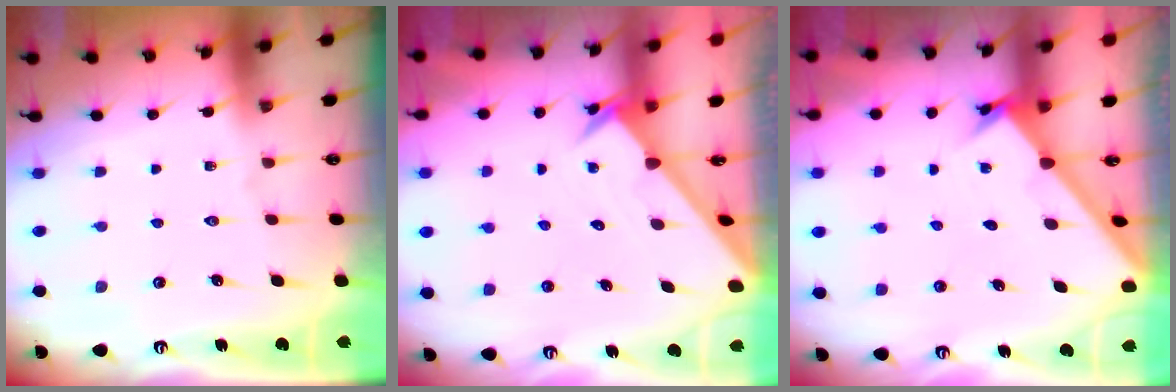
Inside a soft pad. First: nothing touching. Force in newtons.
{"total": 2.1, "press": 2.1, "slide": 0.1}
{"total": 1.8, "press": 1.8, "slide": 0.2}